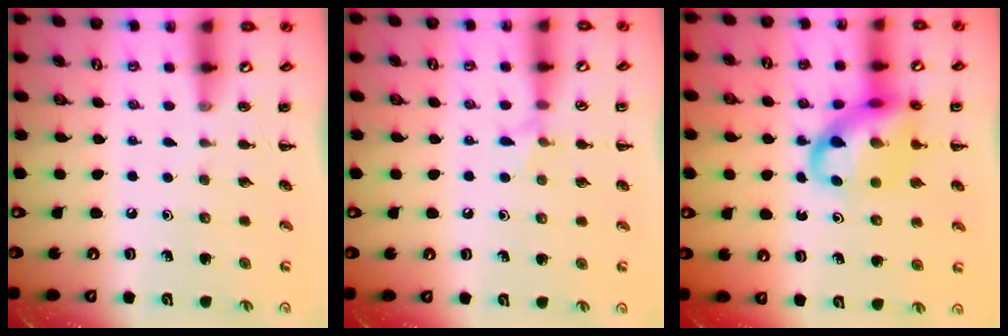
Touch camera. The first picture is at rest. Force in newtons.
{"total": 5.2, "press": 4.9, "slide": 1.9}
{"total": 14.3, "press": 13.8, "slide": 3.4}